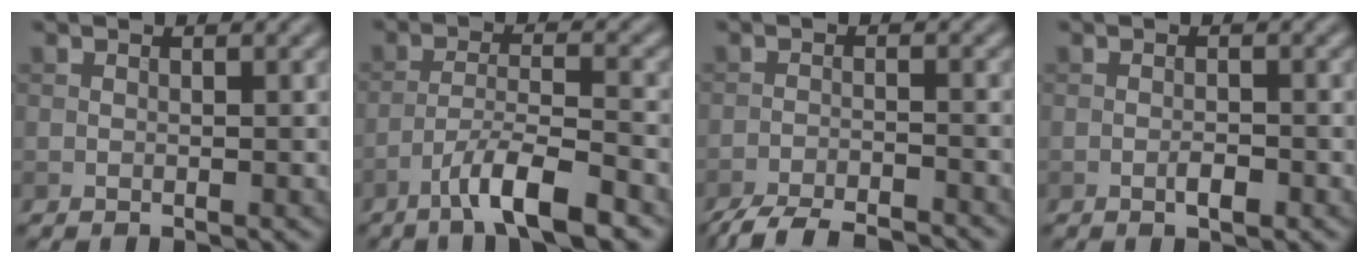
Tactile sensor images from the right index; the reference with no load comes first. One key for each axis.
{"total": 6.4, "fx": -4.3, "fy": 1.2, "fz": 4.5, "tx": -0.076, "ty": 0.004, "tz": -0.079}
{"total": 7.2, "fx": -6.7, "fy": 1.2, "fz": 2.6, "tx": -0.047, "ty": -0.015, "tz": -0.107}
{"total": 1.3, "fx": -0.6, "fy": 0.4, "fz": 1.1, "tx": -0.020, "ty": 0.000, "tz": -0.012}